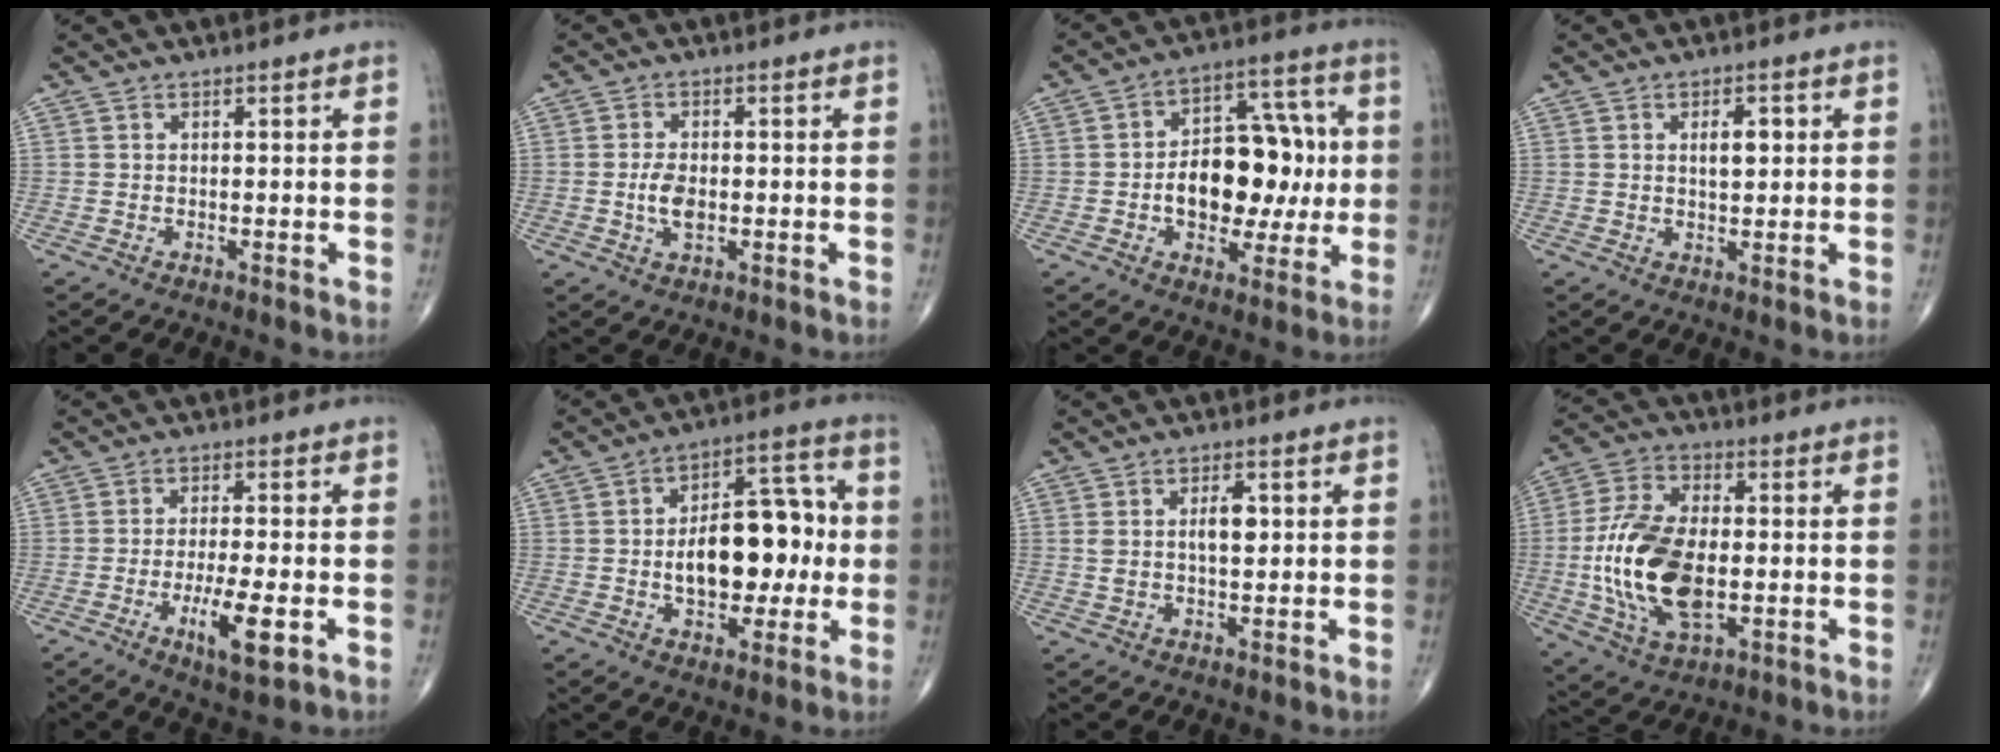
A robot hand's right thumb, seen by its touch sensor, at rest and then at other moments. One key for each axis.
{"total": 4.2, "fx": -0.6, "fy": 2.3, "fz": 3.5, "tx": -0.064, "ty": 0.001, "tz": -0.010}
{"total": 17.4, "fx": -0.9, "fy": 11.0, "fz": 13.5, "tx": -0.150, "ty": 0.038, "tz": -0.008}
{"total": 4.0, "fx": 1.0, "fy": 1.9, "fz": 3.3, "tx": -0.042, "ty": -0.006, "tz": 0.014}
{"total": 8.6, "fx": -2.9, "fy": 2.0, "fz": 7.8, "tx": -0.139, "ty": -0.006, "tz": -0.046}
{"total": 17.0, "fx": -0.7, "fy": 9.6, "fz": 14.0, "tx": -0.172, "ty": 0.035, "tz": -0.010}
{"total": 4.7, "fx": 1.0, "fy": 2.2, "fz": 4.0, "tx": -0.064, "ty": -0.001, "tz": 0.018}
{"total": 18.6, "fx": -1.8, "fy": 9.9, "fz": 15.6, "tx": -0.309, "ty": 0.004, "tz": -0.027}